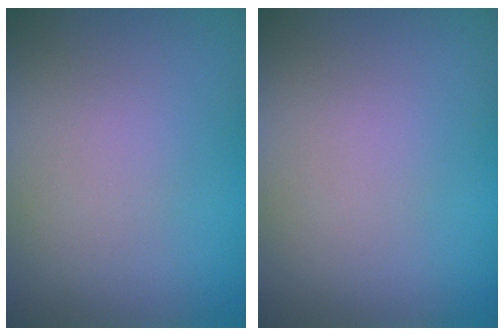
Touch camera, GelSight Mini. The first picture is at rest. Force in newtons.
{"total": 0.0}